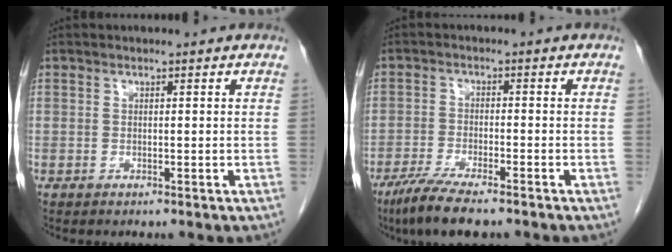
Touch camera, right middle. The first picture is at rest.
{"total": 8.0, "force": [-6.0, 1.0, 5.1], "torque": [-0.091, -0.020, -0.100]}